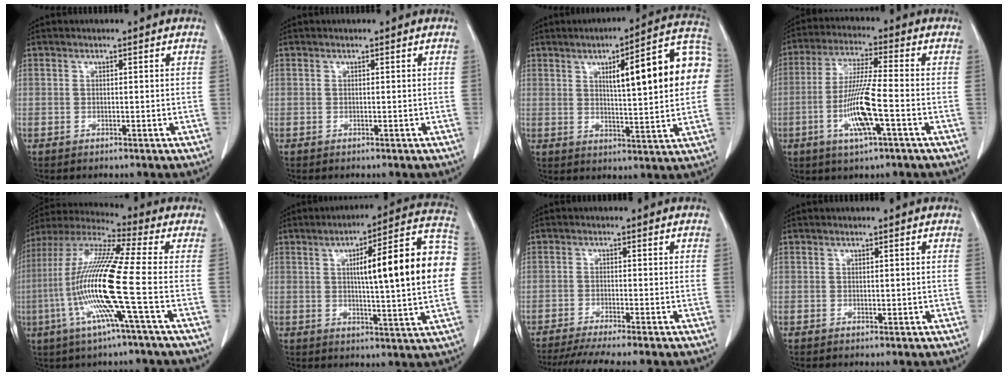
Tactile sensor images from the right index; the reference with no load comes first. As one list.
[{"total": 0.0}, {"total": 16.9, "force": [3.3, 2.5, 16.4], "torque": [-0.217, 0.033, 0.042]}, {"total": 10.5, "force": [-3.1, 0.4, 10.0], "torque": [-0.198, -0.010, -0.060]}, {"total": 16.5, "force": [-3.6, -1.0, 16.0], "torque": [-0.326, -0.009, -0.085]}, {"total": 18.5, "force": [2.0, 1.5, 18.3], "torque": [-0.253, 0.029, 0.022]}, {"total": 7.5, "force": [-6.4, -0.8, 3.9], "torque": [-0.053, -0.017, -0.102]}, {"total": 0.6, "force": [0.2, 0.3, 0.4], "torque": [-0.005, -0.001, 0.009]}]